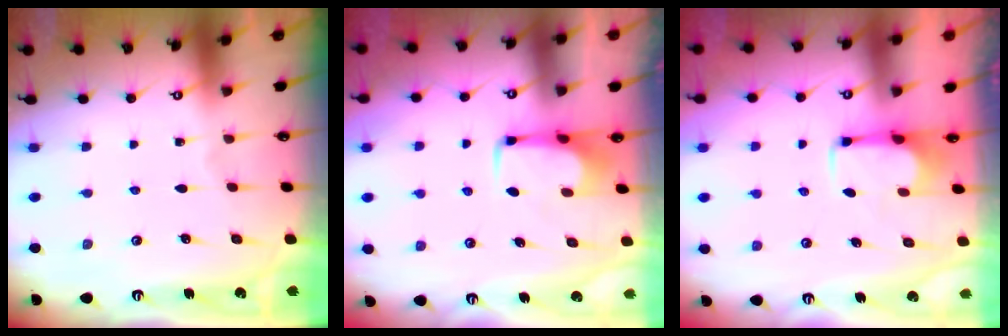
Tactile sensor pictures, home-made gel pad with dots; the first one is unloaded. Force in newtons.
{"total": 1.7, "press": 1.6, "slide": 0.5}
{"total": 2.8, "press": 2.7, "slide": 0.9}